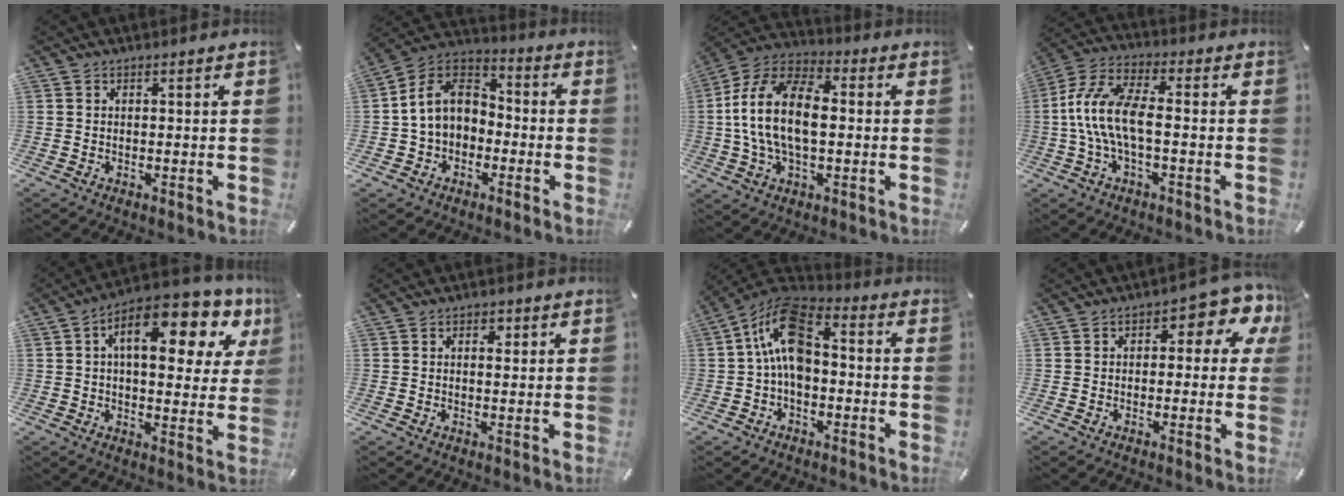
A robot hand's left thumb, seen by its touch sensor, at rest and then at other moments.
{"total": 10.3, "force": [-0.6, 8.8, 5.2], "torque": [-0.137, 0.014, -0.015]}
{"total": 15.3, "force": [-0.3, 9.0, 12.3], "torque": [-0.267, 0.009, -0.007]}
{"total": 11.5, "force": [-1.6, 4.8, 10.4], "torque": [-0.219, -0.001, -0.031]}
{"total": 16.0, "force": [7.2, 6.9, 12.4], "torque": [-0.189, -0.030, 0.116]}
{"total": 1.9, "force": [0.6, 1.3, 1.3], "torque": [-0.012, 0.000, 0.006]}
{"total": 12.5, "force": [0.7, 7.5, 10.0], "torque": [-0.210, 0.003, 0.014]}
{"total": 7.2, "force": [2.5, 3.6, 5.7], "torque": [-0.069, -0.017, 0.034]}